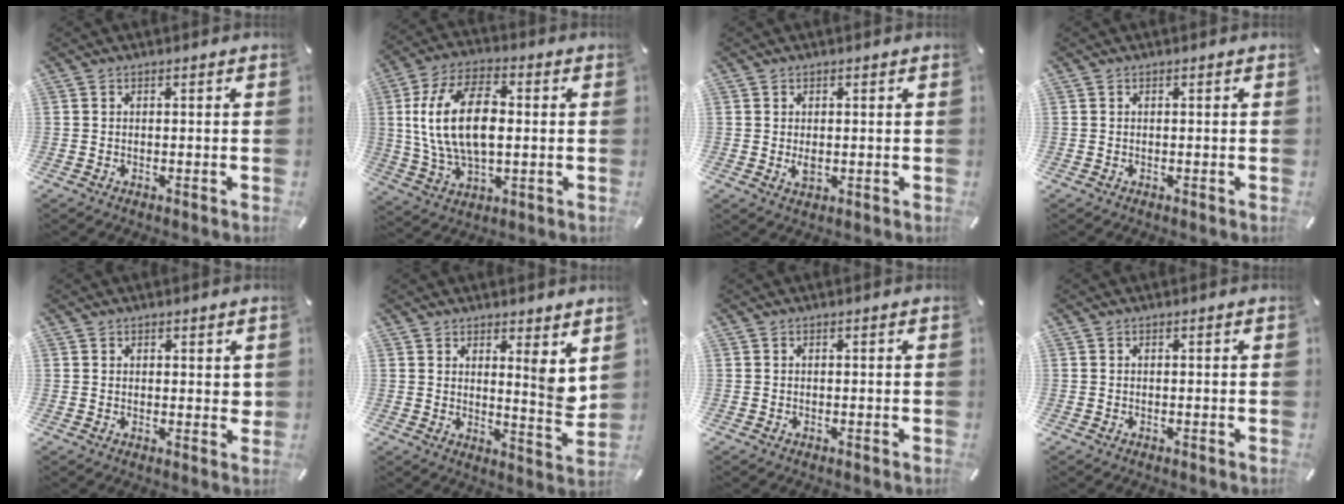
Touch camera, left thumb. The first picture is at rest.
{"total": 16.2, "force": [1.4, 9.3, 13.2], "torque": [-0.276, 0.005, 0.023]}
{"total": 2.2, "force": [0.1, 1.5, 1.5], "torque": [-0.022, 0.000, 0.000]}
{"total": 0.0}
{"total": 2.2, "force": [1.2, 1.5, 1.1], "torque": [-0.005, -0.002, 0.018]}
{"total": 6.0, "force": [4.1, 1.7, 4.0], "torque": [-0.038, -0.048, 0.067]}
{"total": 0.0}
{"total": 0.0}